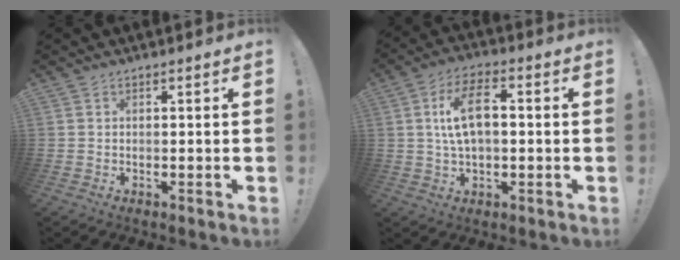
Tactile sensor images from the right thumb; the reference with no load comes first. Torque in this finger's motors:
{"motor_torque": [0.91, 1.32, 0.70, -0.58, 0.07]}